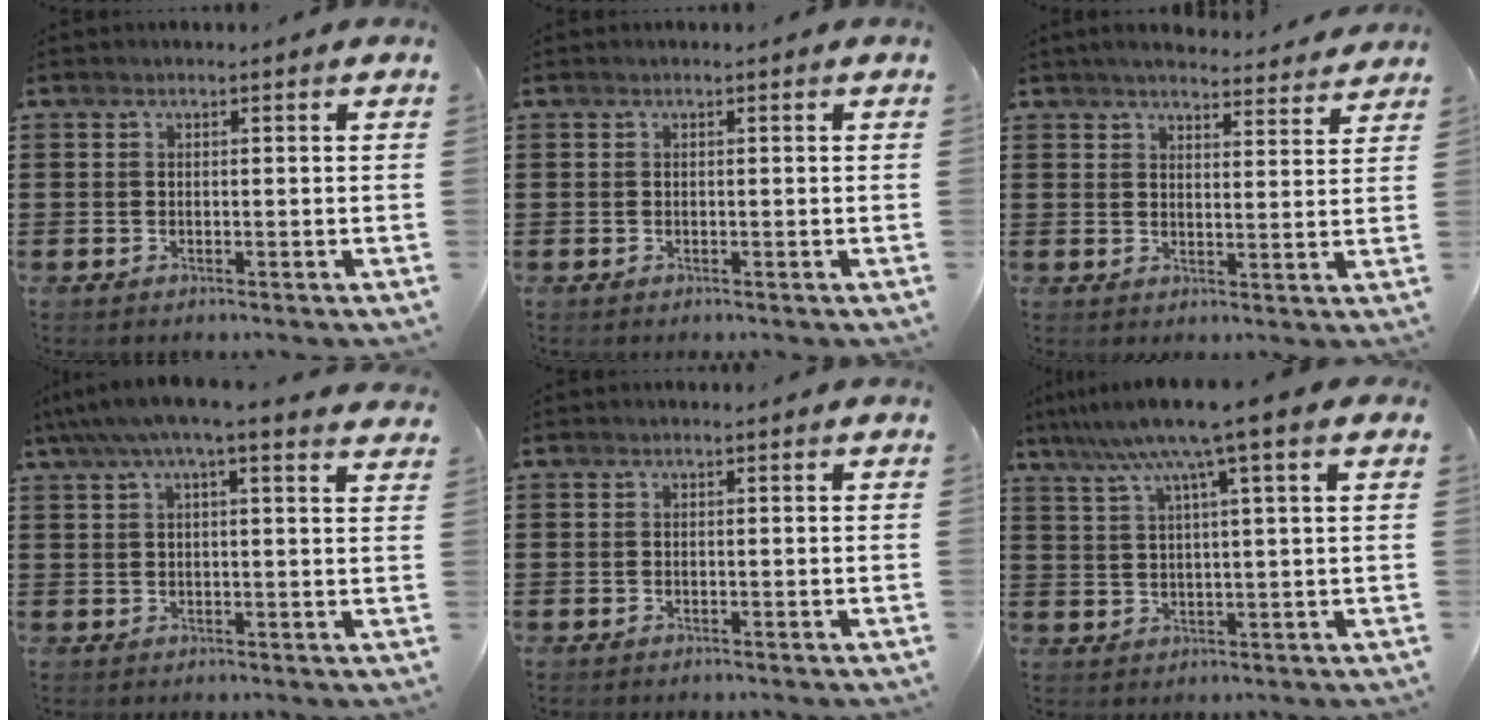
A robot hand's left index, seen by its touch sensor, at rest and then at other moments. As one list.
[{"total": 0.0}, {"total": 3.9, "force": [3.9, 0.3, 0.8], "torque": [-0.027, -0.020, 0.068]}, {"total": 4.6, "force": [3.5, 0.4, 2.9], "torque": [-0.069, -0.006, 0.060]}, {"total": 0.0}, {"total": 8.2, "force": [4.9, 0.1, 6.6], "torque": [-0.143, -0.013, 0.082]}]